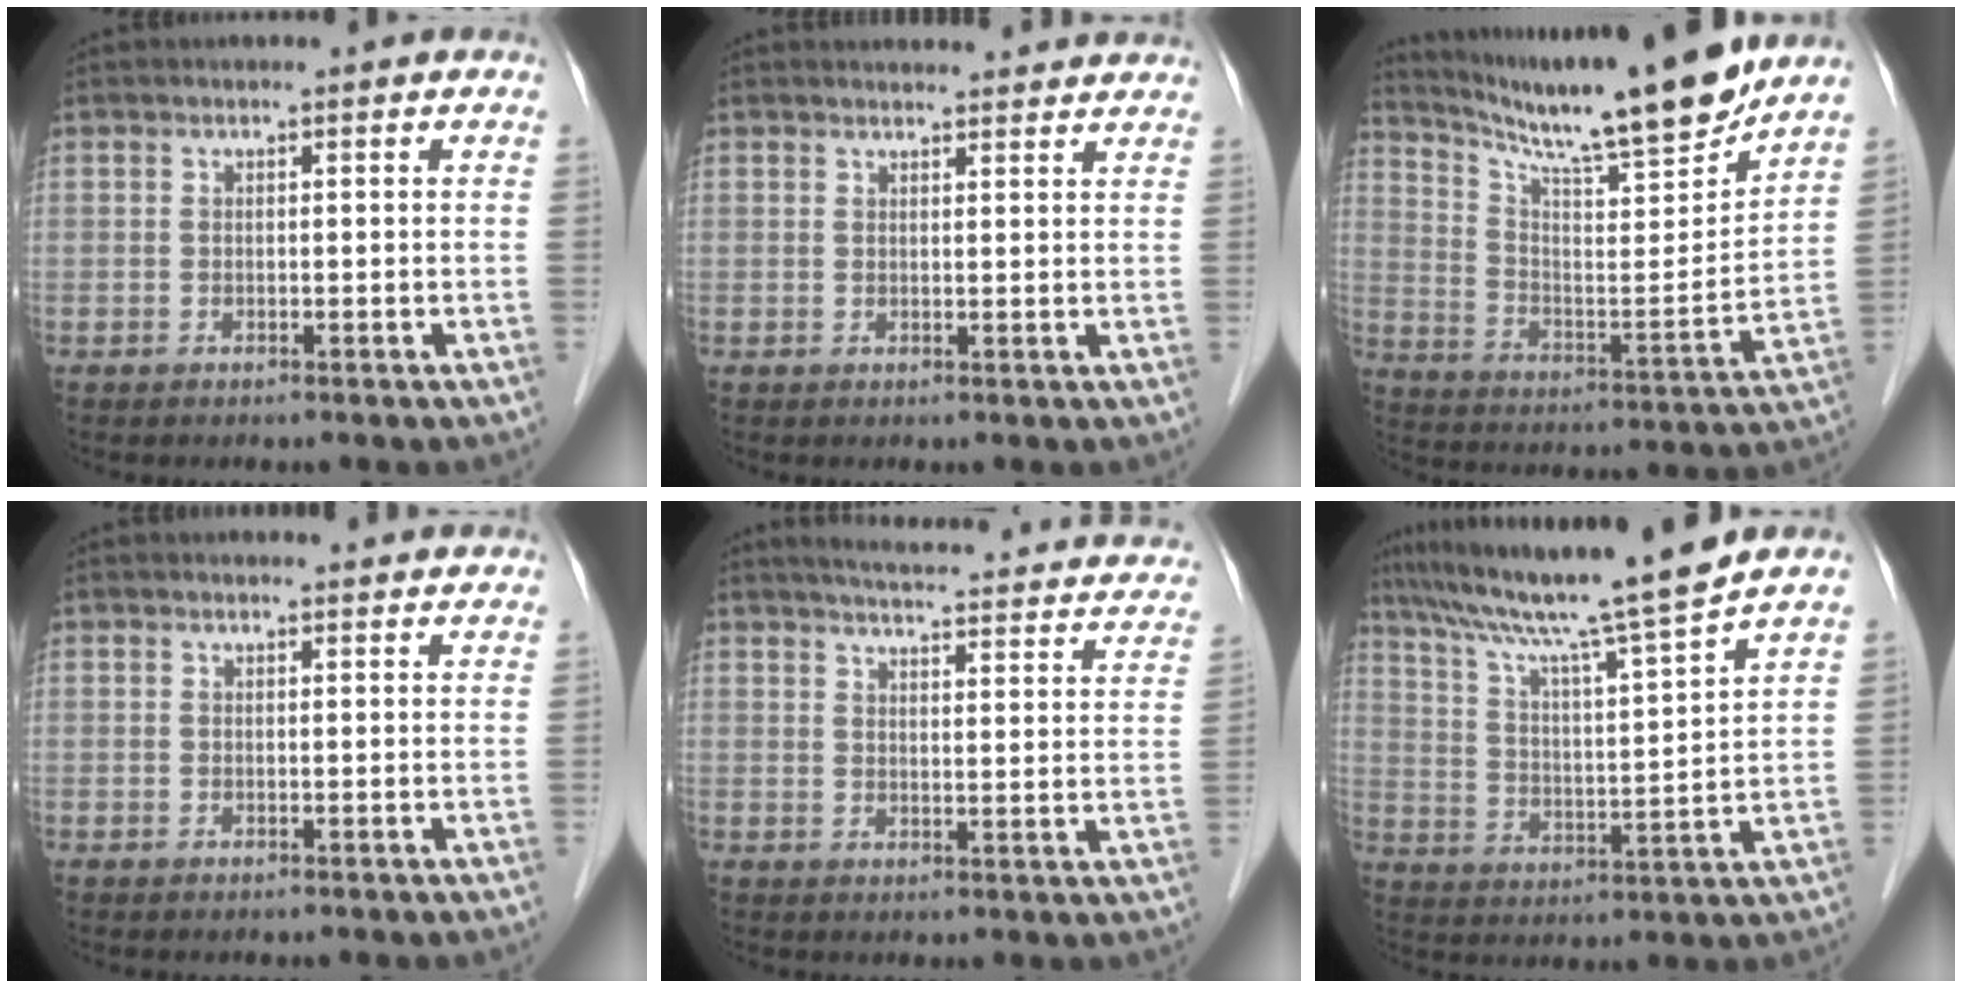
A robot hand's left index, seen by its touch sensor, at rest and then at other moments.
{"total": 6.5, "force": [6.4, 1.0, 1.2], "torque": [-0.008, 0.012, 0.060]}
{"total": 19.1, "force": [16.6, -0.2, 9.5], "torque": [-0.162, -0.030, 0.264]}
{"total": 3.3, "force": [3.2, 0.5, 0.6], "torque": [-0.013, 0.006, 0.031]}
{"total": 24.0, "force": [22.1, 3.6, 8.5], "torque": [-0.113, -0.031, 0.254]}
{"total": 15.1, "force": [12.8, -2.1, 7.8], "torque": [-0.137, -0.009, 0.208]}